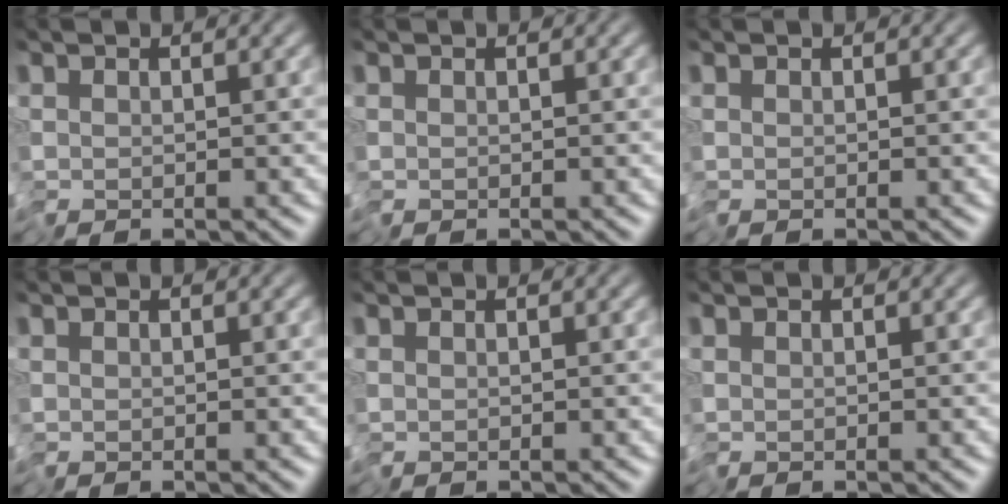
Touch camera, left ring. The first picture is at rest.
{"total": 0.0}
{"total": 0.0}
{"total": 0.0}
{"total": 0.0}
{"total": 0.0}